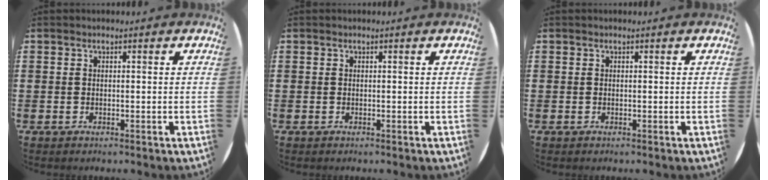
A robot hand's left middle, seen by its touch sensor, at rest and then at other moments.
{"total": 0.0}
{"total": 0.0}